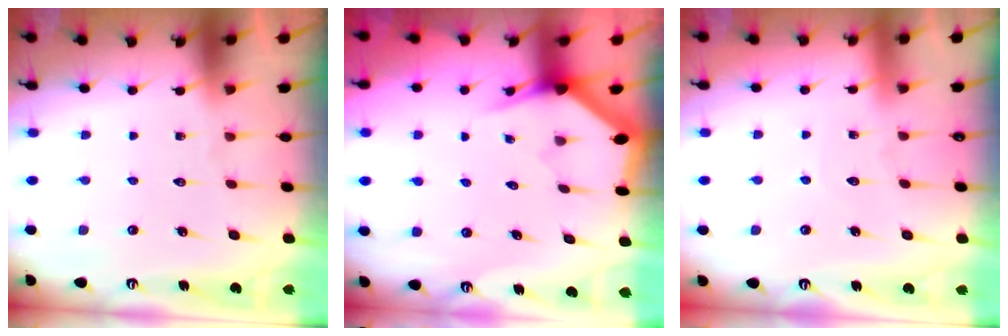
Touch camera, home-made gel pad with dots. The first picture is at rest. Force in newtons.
{"total": 3.1, "press": 3.1, "slide": 0.1}
{"total": 2.9, "press": 2.9, "slide": 0.2}